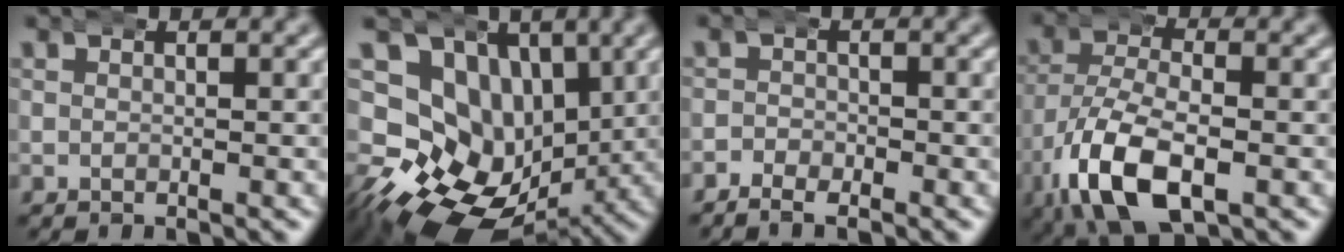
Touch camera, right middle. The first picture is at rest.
{"total": 17.1, "force": [-1.0, 14.1, 9.5], "torque": [-0.190, -0.063, -0.004]}
{"total": 1.5, "force": [-1.3, 0.6, 0.0], "torque": [0.012, -0.003, -0.029]}
{"total": 8.9, "force": [-2.7, 5.1, 6.7], "torque": [-0.149, -0.029, -0.026]}